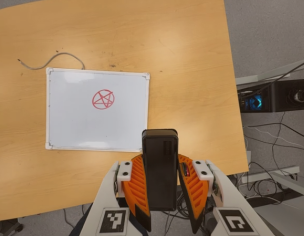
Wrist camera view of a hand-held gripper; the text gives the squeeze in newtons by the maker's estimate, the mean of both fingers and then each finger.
{"total": 9.3, "left": 7.5, "right": 11.1}